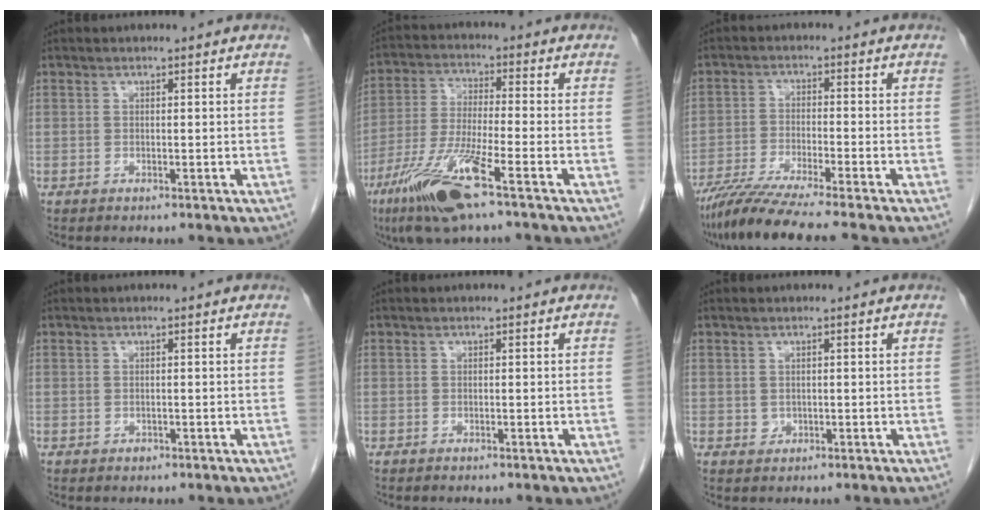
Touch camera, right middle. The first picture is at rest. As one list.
[{"total": 12.3, "force": [-7.0, 0.6, 10.2], "torque": [-0.214, -0.027, -0.133]}, {"total": 9.7, "force": [-8.1, -1.2, 5.2], "torque": [-0.081, -0.032, -0.136]}, {"total": 0.5, "force": [-0.3, 0.4, 0.2], "torque": [-0.003, 0.002, -0.005]}, {"total": 1.1, "force": [-0.9, 0.4, 0.6], "torque": [-0.014, -0.002, -0.006]}, {"total": 0.9, "force": [-0.1, 0.8, 0.3], "torque": [-0.006, 0.001, 0.002]}]